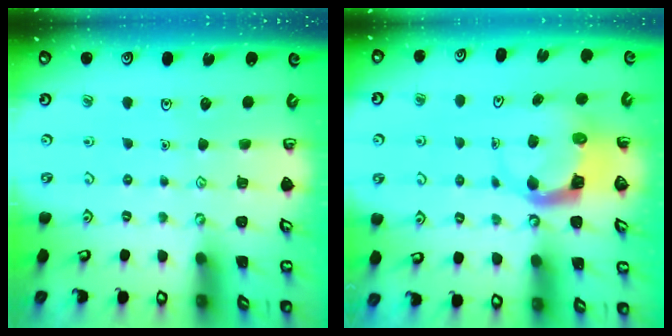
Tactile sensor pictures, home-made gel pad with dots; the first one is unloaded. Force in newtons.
{"total": 4.1, "press": 4.1, "slide": 0.3}